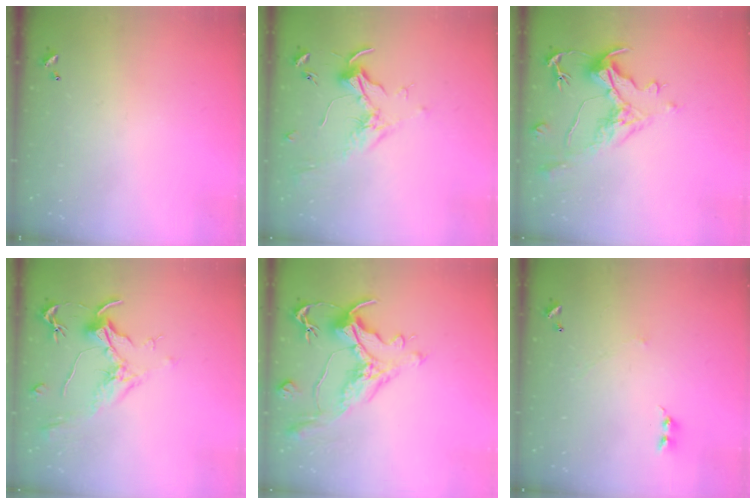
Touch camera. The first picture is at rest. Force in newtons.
{"total": 1.9, "press": 1.7, "slide": 0.8}
{"total": 1.4, "press": 0.2, "slide": 1.4}
{"total": 2.1, "press": 2.0, "slide": 0.8}
{"total": 2.2, "press": 1.7, "slide": 1.4}
{"total": 1.1, "press": 0.9, "slide": 0.6}